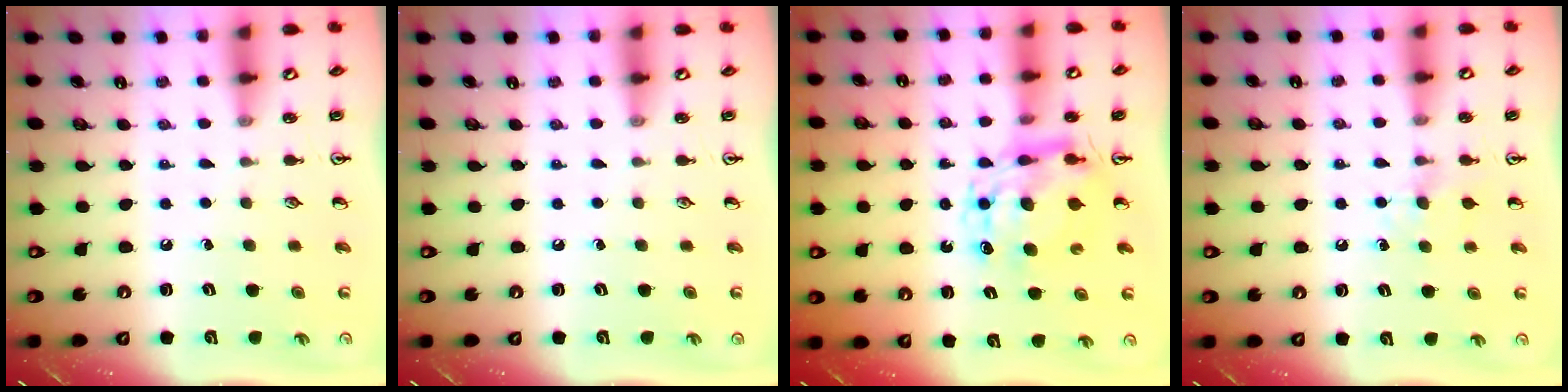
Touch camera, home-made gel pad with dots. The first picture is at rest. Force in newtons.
{"total": 0.0}
{"total": 9.5, "press": 9.5, "slide": 1.0}
{"total": 5.0, "press": 5.0, "slide": 0.7}